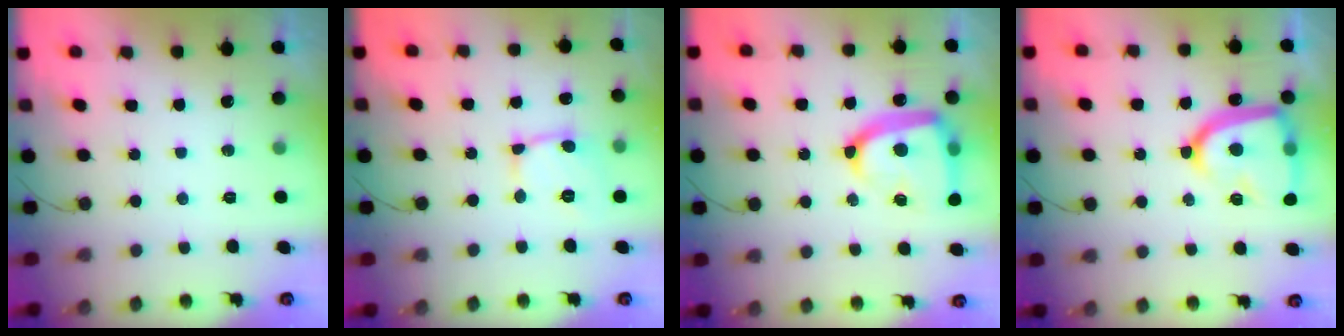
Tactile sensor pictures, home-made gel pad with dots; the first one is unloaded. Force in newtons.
{"total": 10.2, "press": 10.1, "slide": 0.8}
{"total": 18.9, "press": 18.8, "slide": 1.2}
{"total": 19.7, "press": 19.6, "slide": 1.6}